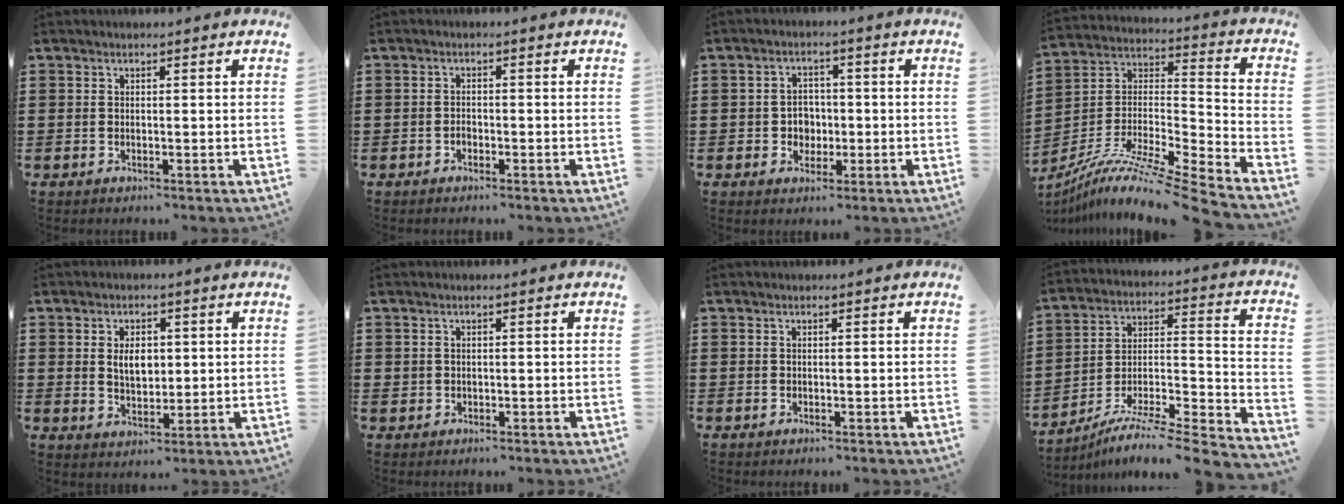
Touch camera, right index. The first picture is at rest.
{"total": 1.1, "force": [-0.7, 0.7, 0.5], "torque": [-0.014, -0.004, -0.013]}
{"total": 3.5, "force": [-0.6, 3.1, 1.3], "torque": [-0.027, 0.003, -0.017]}
{"total": 10.8, "force": [-8.9, 0.0, 6.1], "torque": [-0.108, 0.000, -0.174]}
{"total": 4.2, "force": [0.5, 2.6, 3.2], "torque": [-0.053, 0.003, 0.004]}
{"total": 0.9, "force": [0.1, 0.9, 0.0], "torque": [-0.003, 0.005, 0.001]}
{"total": 0.0}
{"total": 6.6, "force": [-5.5, 0.2, 3.6], "torque": [-0.061, -0.011, -0.113]}